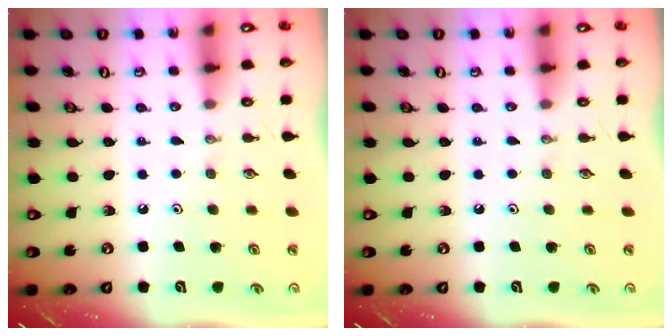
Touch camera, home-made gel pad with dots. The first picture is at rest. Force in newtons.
{"total": 0.0}